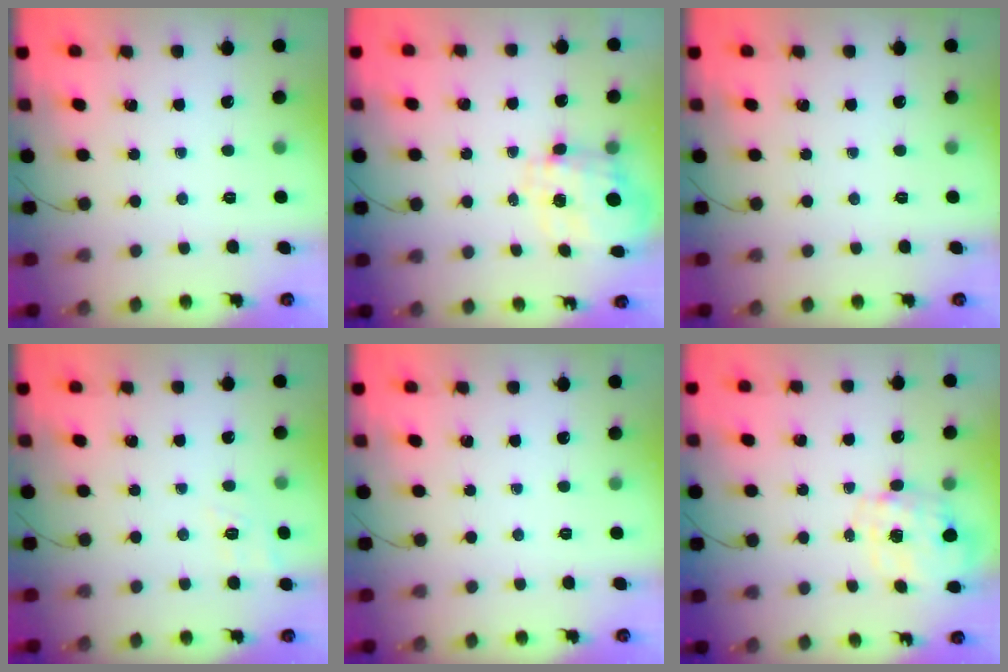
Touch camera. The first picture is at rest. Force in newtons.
{"total": 3.5, "press": 3.4, "slide": 1.1}
{"total": 0.0}
{"total": 9.4, "press": 9.1, "slide": 2.4}
{"total": 0.0}
{"total": 2.7, "press": 2.6, "slide": 0.8}